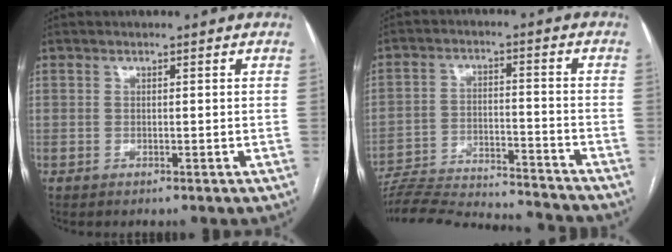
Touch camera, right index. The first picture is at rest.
{"total": 21.5, "force": [-20.4, 1.4, 6.6], "torque": [-0.135, -0.019, -0.303]}